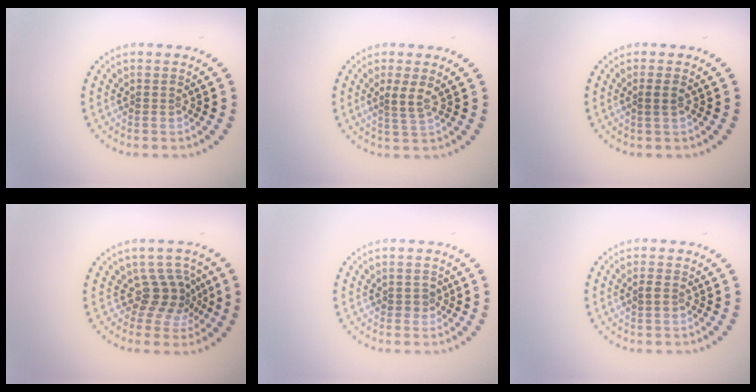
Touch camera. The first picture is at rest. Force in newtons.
{"total": 1.8, "press": 1.3, "slide": 1.3}
{"total": 1.0, "press": 0.8, "slide": 0.5}
{"total": 3.0, "press": 2.2, "slide": 2.1}
{"total": 1.1, "press": 1.0, "slide": 0.6}
{"total": 1.0, "press": 1.0, "slide": 0.2}